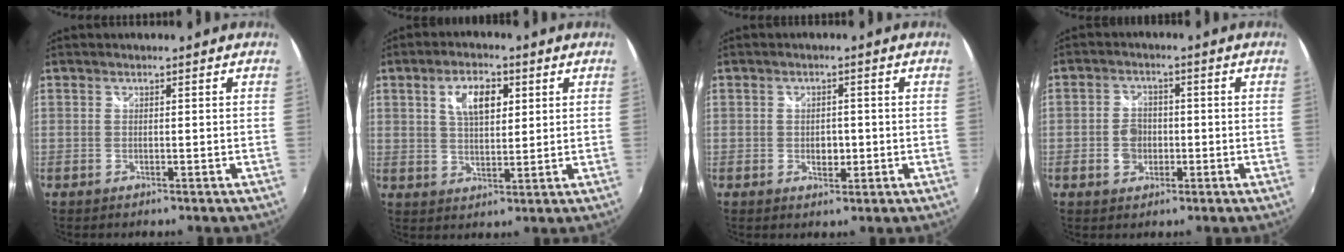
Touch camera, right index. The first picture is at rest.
{"total": 7.1, "force": [2.7, 3.5, 5.6], "torque": [-0.095, 0.013, 0.049]}
{"total": 3.0, "force": [-0.5, 2.2, 1.9], "torque": [-0.030, 0.000, -0.008]}
{"total": 4.4, "force": [-1.1, 3.7, 2.1], "torque": [-0.042, 0.008, -0.018]}